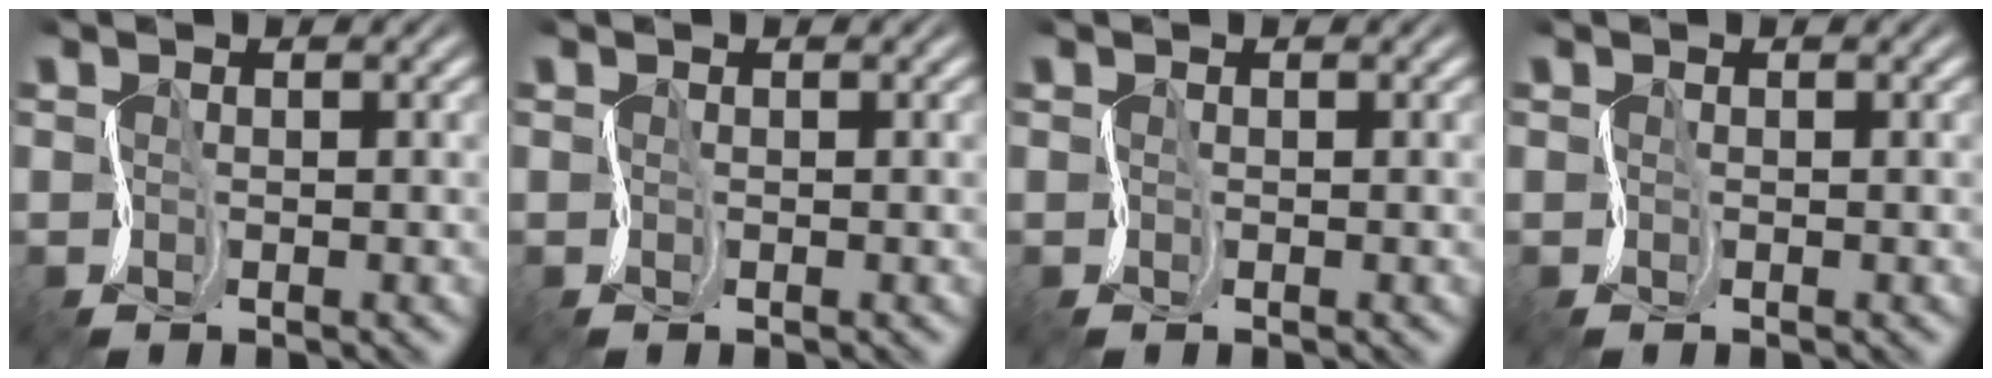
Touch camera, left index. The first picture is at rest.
{"total": 0.0}
{"total": 0.0}
{"total": 0.0}